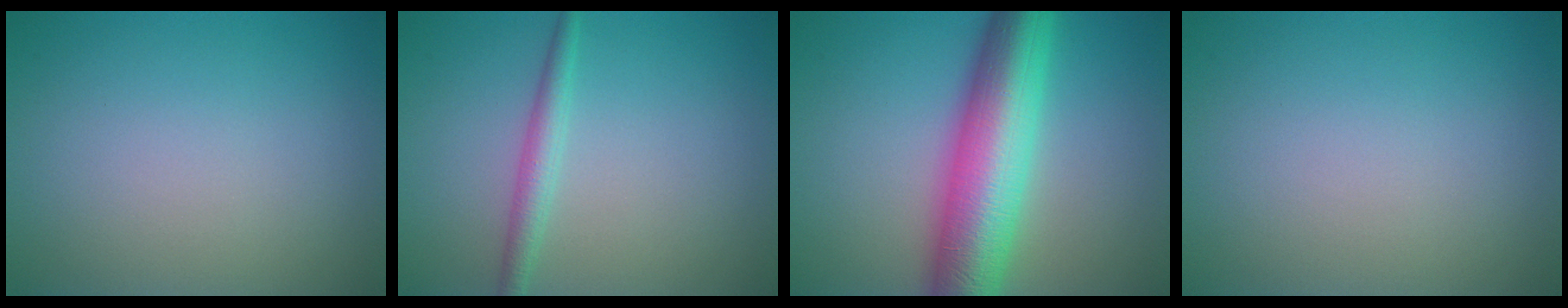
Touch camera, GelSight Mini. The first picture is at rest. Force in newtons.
{"total": 2.0, "press": 2.0, "slide": 0.1}
{"total": 10.4, "press": 10.4, "slide": 0.1}
{"total": 0.0}